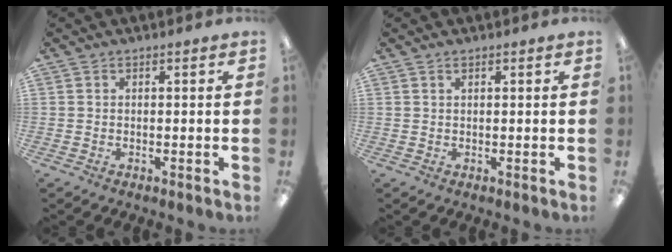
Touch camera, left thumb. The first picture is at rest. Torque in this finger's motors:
{"motor_torque": [-0.12, -0.05, -0.13, -0.09, -0.01]}